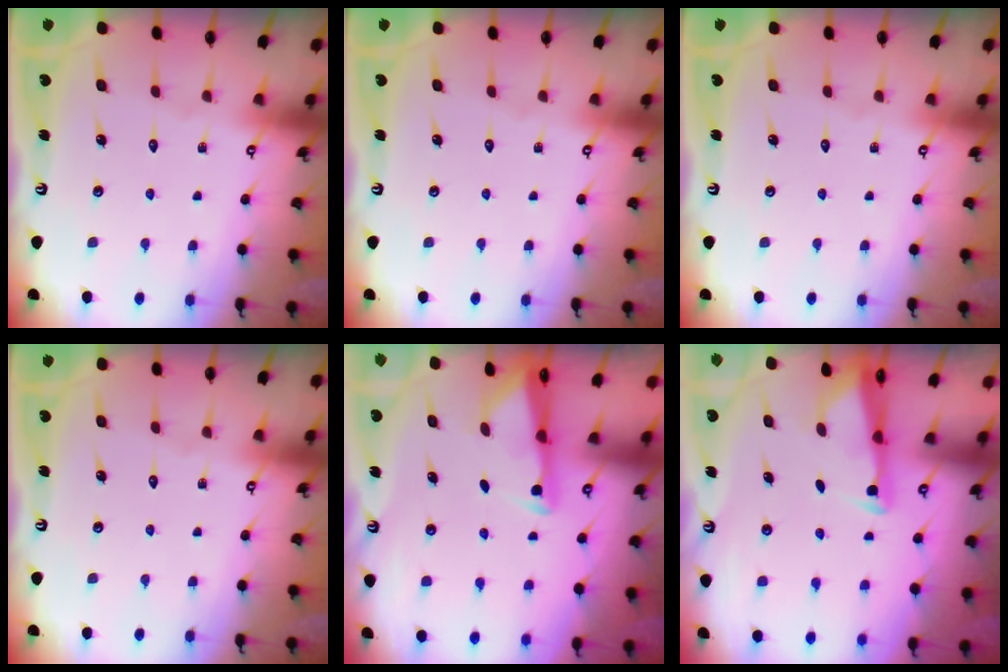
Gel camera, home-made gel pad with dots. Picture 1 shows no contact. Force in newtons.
{"total": 0.0}
{"total": 0.0}
{"total": 0.0}
{"total": 2.7, "press": 2.6, "slide": 0.4}
{"total": 2.9, "press": 2.8, "slide": 0.7}